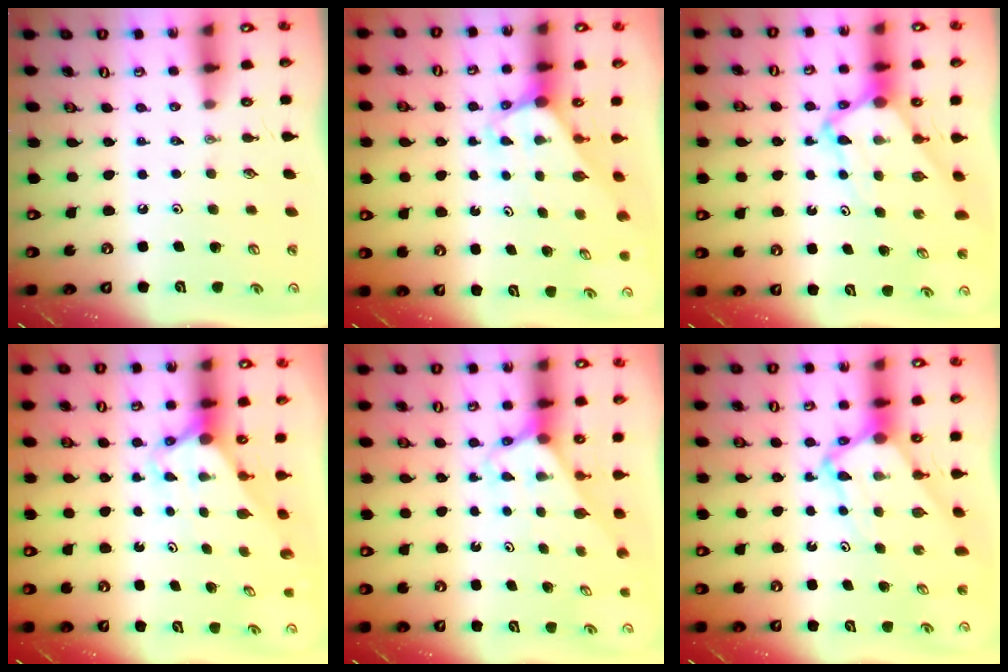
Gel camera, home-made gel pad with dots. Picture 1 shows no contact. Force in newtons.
{"total": 3.3, "press": 3.3, "slide": 0.1}
{"total": 6.4, "press": 6.4, "slide": 0.6}
{"total": 2.9, "press": 2.9, "slide": 0.2}
{"total": 2.7, "press": 2.7, "slide": 0.1}
{"total": 6.4, "press": 6.4, "slide": 0.6}